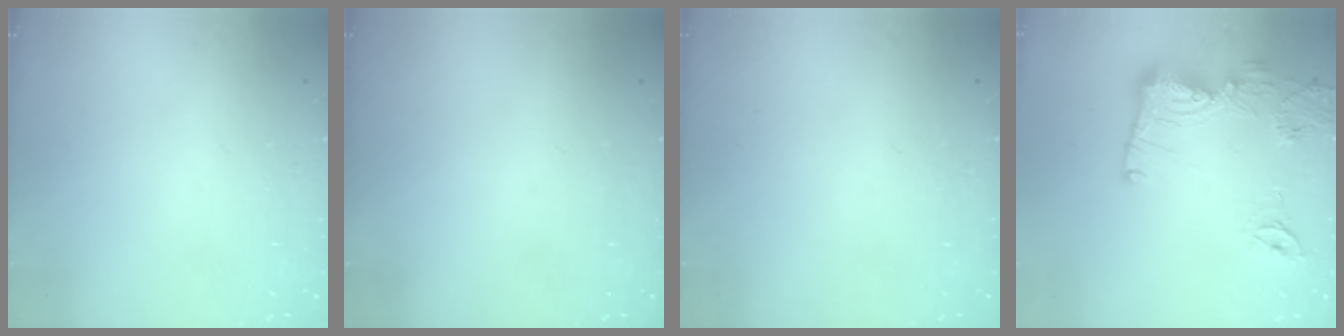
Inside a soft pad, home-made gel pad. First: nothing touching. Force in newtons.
{"total": 0.0}
{"total": 0.0}
{"total": 14.3, "press": 14.2, "slide": 1.4}